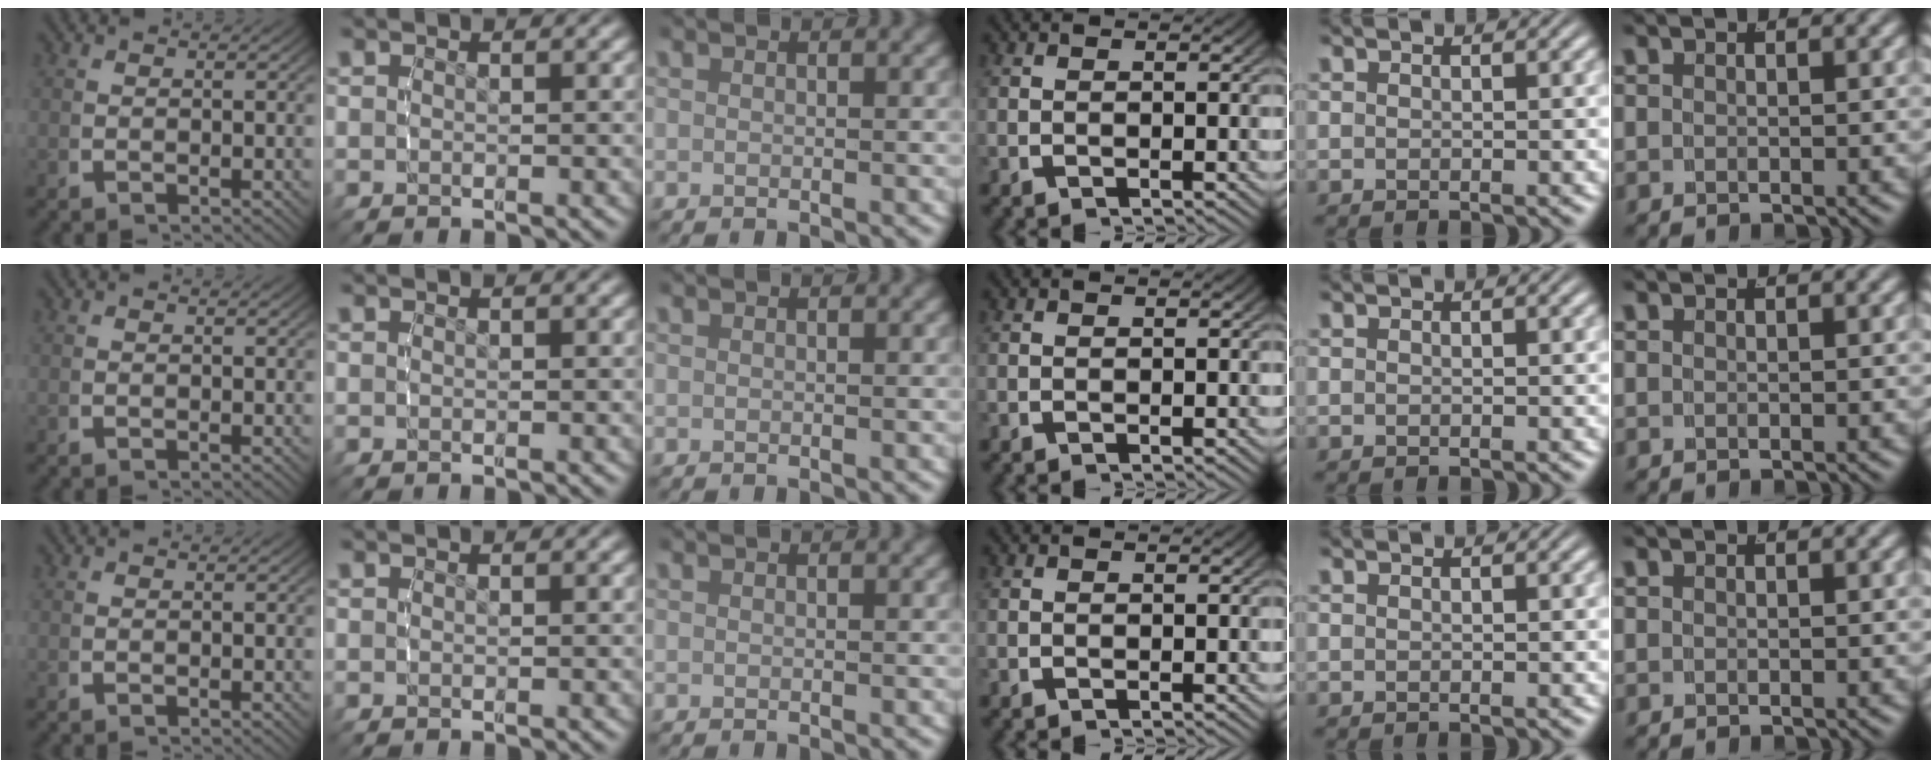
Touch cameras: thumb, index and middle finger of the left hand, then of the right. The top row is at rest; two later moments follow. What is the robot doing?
{"motion": "reach", "object": "jewelry box"}